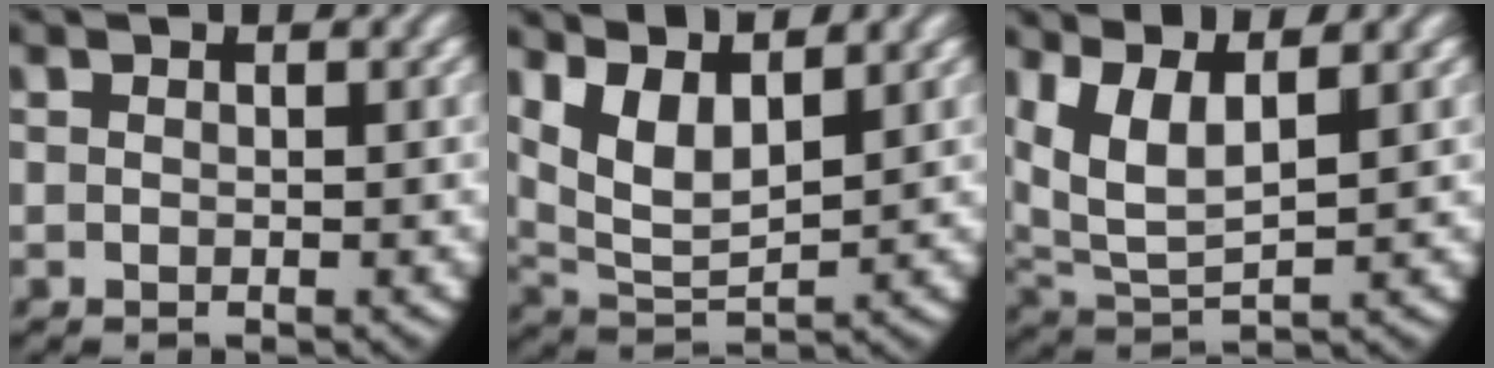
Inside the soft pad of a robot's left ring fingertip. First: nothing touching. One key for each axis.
{"total": 9.3, "fx": 2.6, "fy": 7.1, "fz": 5.4, "tx": -0.149, "ty": -0.022, "tz": 0.042}
{"total": 9.3, "fx": 2.6, "fy": 7.0, "fz": 5.5, "tx": -0.163, "ty": -0.028, "tz": 0.048}